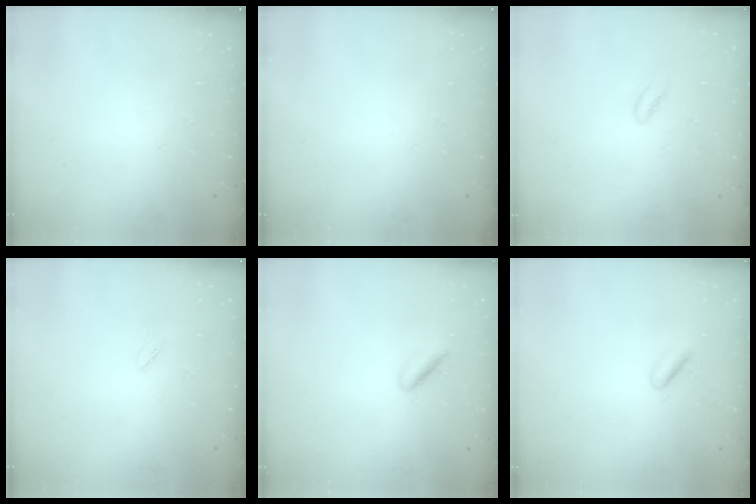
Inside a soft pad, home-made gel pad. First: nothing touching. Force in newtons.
{"total": 0.0}
{"total": 2.6, "press": 2.5, "slide": 0.6}
{"total": 1.7, "press": 1.5, "slide": 0.6}
{"total": 2.0, "press": 2.0, "slide": 0.3}
{"total": 2.6, "press": 2.4, "slide": 1.0}